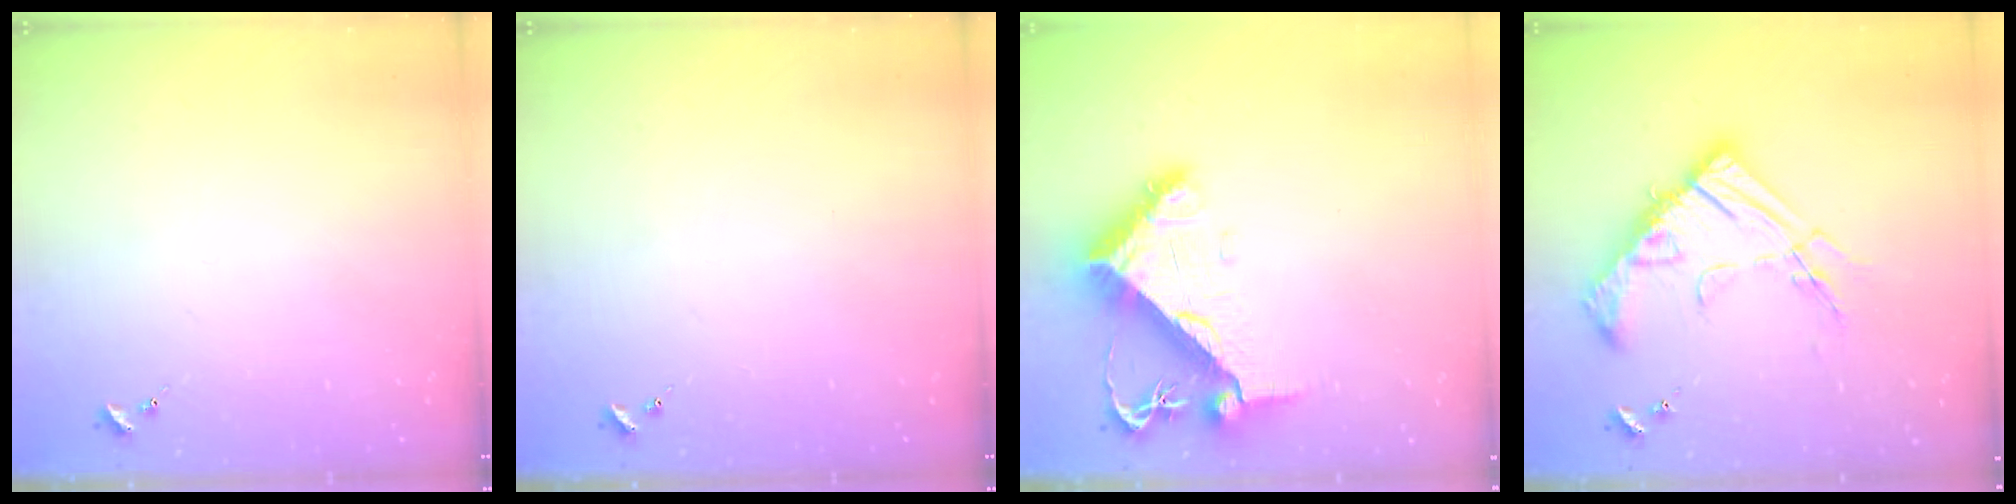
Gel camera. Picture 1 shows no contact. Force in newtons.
{"total": 0.0}
{"total": 11.0, "press": 10.9, "slide": 1.4}
{"total": 18.4, "press": 18.3, "slide": 2.0}